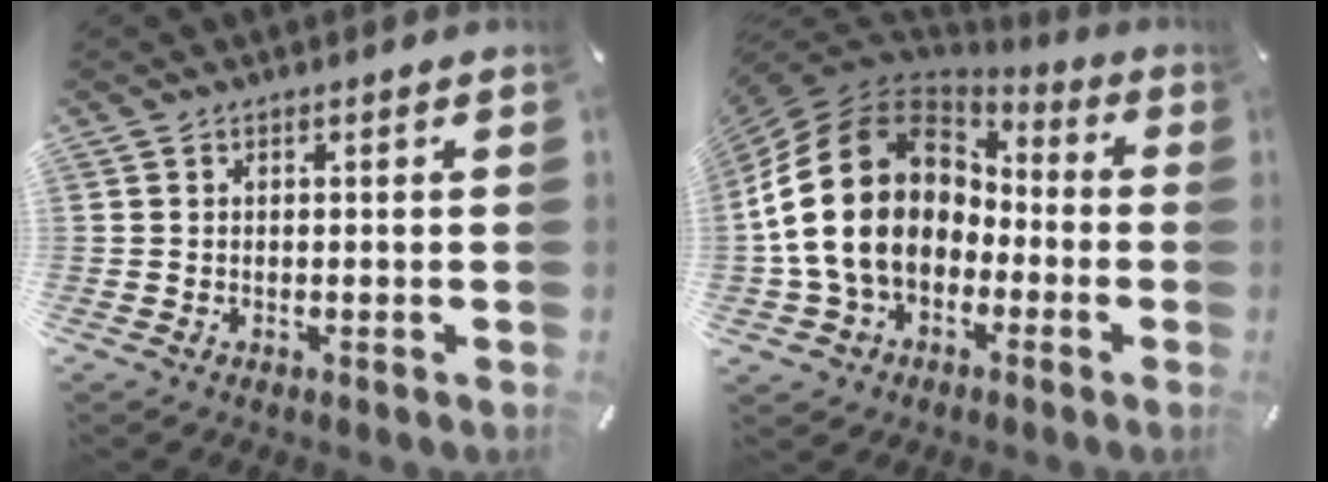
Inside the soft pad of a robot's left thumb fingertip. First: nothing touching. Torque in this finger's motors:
{"motor_torque": [1.09, 3.92, 1.90, -0.87, 1.05]}